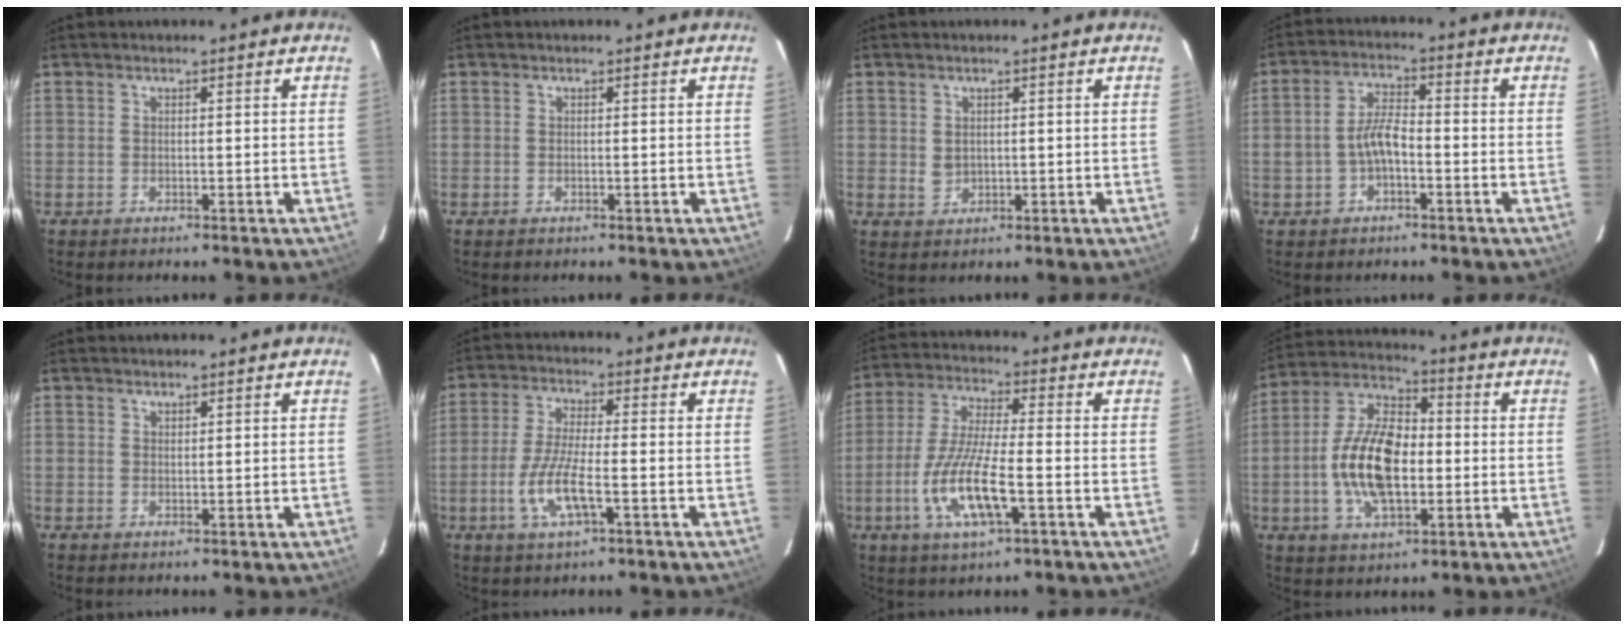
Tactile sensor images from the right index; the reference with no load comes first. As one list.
[{"total": 0.0}, {"total": 2.0, "force": [0.4, 1.8, 0.9], "torque": [-0.014, 0.000, 0.013]}, {"total": 5.3, "force": [-1.7, 2.4, 4.4], "torque": [-0.089, 0.013, -0.028]}, {"total": 0.7, "force": [0.6, 0.2, 0.1], "torque": [-0.002, 0.002, 0.013]}, {"total": 8.5, "force": [-2.9, 1.8, 7.7], "torque": [-0.163, -0.009, -0.058]}, {"total": 12.6, "force": [-4.2, 2.8, 11.5], "torque": [-0.241, -0.013, -0.081]}, {"total": 14.7, "force": [-2.0, 7.5, 12.5], "torque": [-0.255, 0.008, -0.039]}]